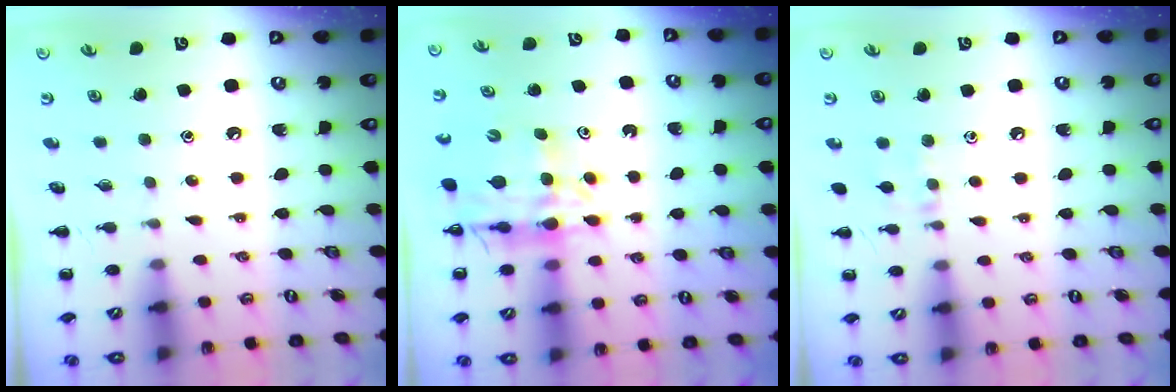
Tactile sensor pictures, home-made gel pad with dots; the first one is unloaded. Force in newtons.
{"total": 12.4, "press": 11.7, "slide": 3.9}
{"total": 6.3, "press": 6.0, "slide": 1.8}